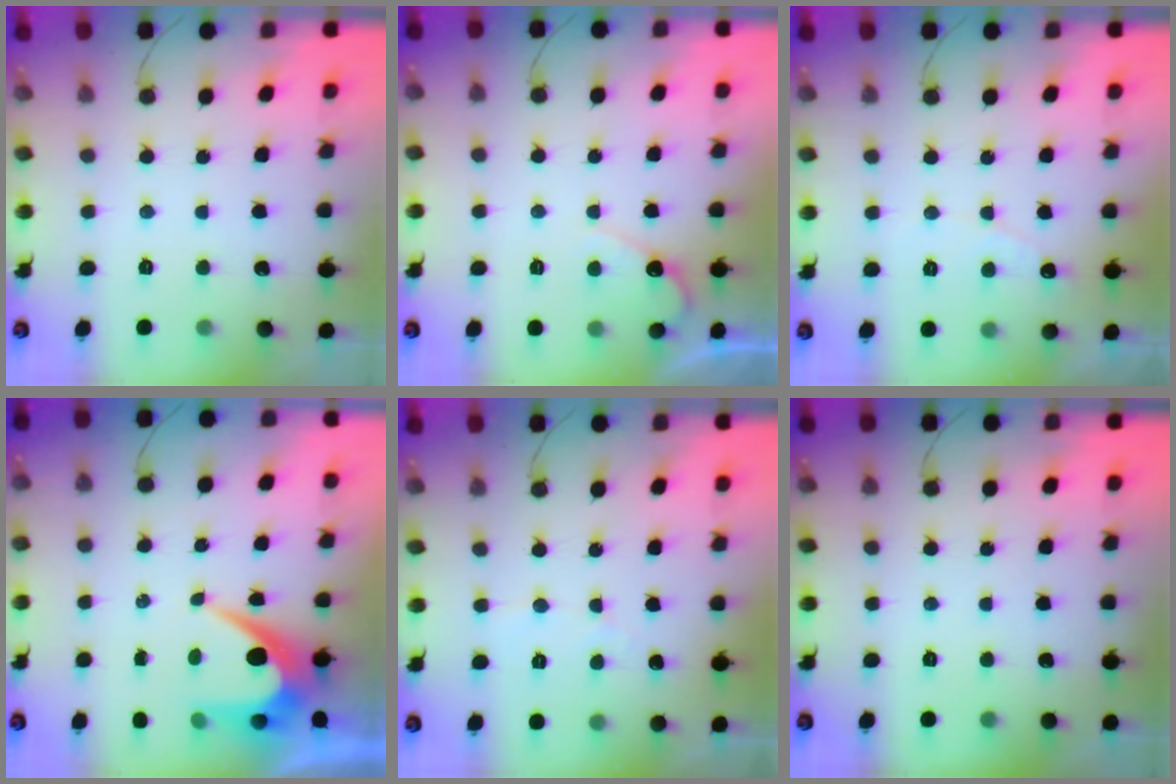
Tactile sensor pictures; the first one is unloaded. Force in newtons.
{"total": 5.6, "press": 5.6, "slide": 0.3}
{"total": 2.9, "press": 2.9, "slide": 0.2}
{"total": 6.2, "press": 6.2, "slide": 0.5}
{"total": 2.4, "press": 2.4, "slide": 0.2}
{"total": 0.0}